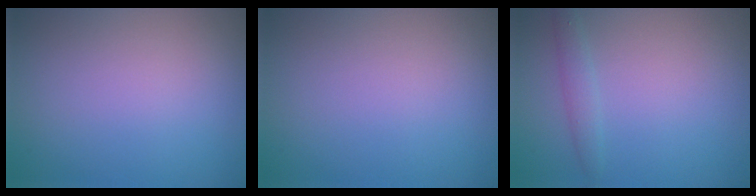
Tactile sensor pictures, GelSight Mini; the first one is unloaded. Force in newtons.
{"total": 0.0}
{"total": 1.5, "press": 1.5, "slide": 0.0}